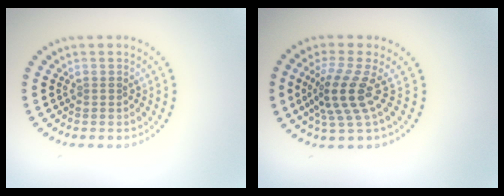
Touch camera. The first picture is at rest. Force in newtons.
{"total": 4.1, "press": 3.0, "slide": 2.9}